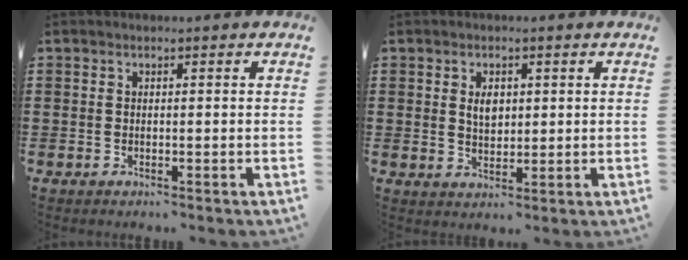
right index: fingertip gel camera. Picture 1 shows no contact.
{"total": 3.1, "force": [0.8, 1.9, 2.2], "torque": [-0.043, 0.005, 0.012]}